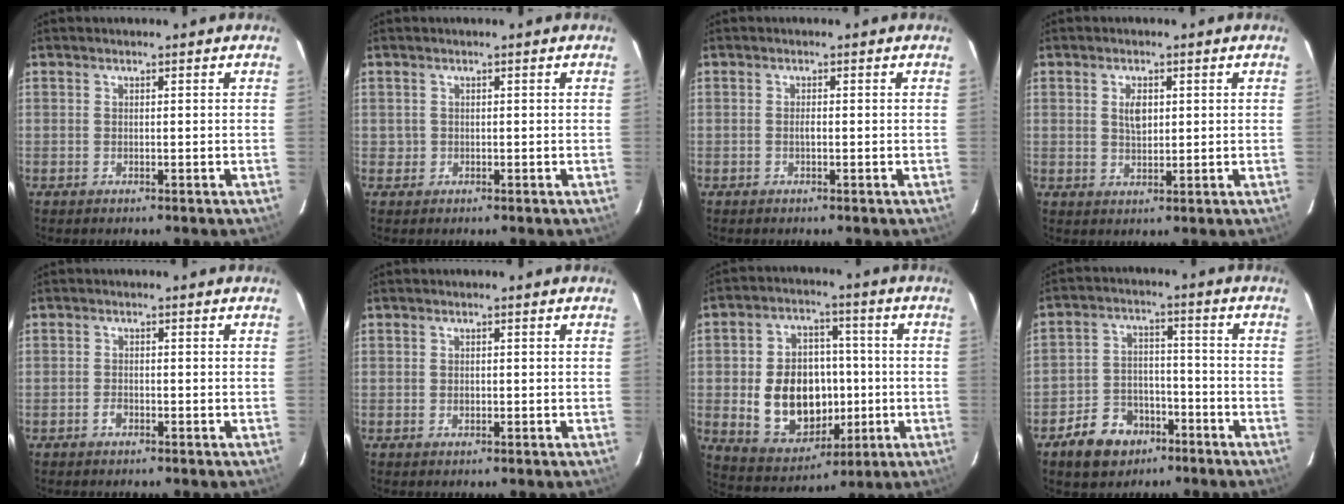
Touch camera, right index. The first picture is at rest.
{"total": 1.1, "force": [-0.1, 1.1, 0.0], "torque": [0.004, 0.001, 0.001]}
{"total": 0.9, "force": [-0.2, 0.4, 0.8], "torque": [-0.016, 0.002, -0.005]}
{"total": 3.4, "force": [0.9, 2.0, 2.6], "torque": [-0.045, 0.003, 0.017]}
{"total": 1.5, "force": [-1.0, 1.0, 0.7], "torque": [-0.013, 0.002, -0.017]}
{"total": 1.0, "force": [-0.1, 0.9, 0.4], "torque": [-0.006, 0.001, -0.001]}
{"total": 15.9, "force": [-1.7, 12.0, 10.2], "torque": [-0.219, 0.018, -0.001]}
{"total": 10.1, "force": [-6.4, 6.7, 3.9], "torque": [-0.102, 0.020, -0.093]}